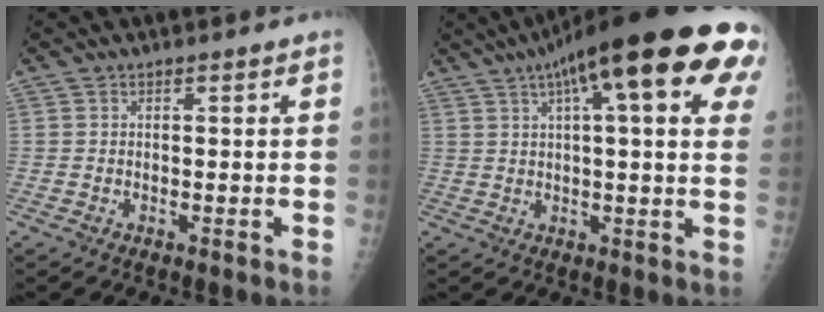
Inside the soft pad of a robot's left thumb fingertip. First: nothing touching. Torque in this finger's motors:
{"motor_torque": [1.15, 0.80, 1.89, -0.88, 0.39]}